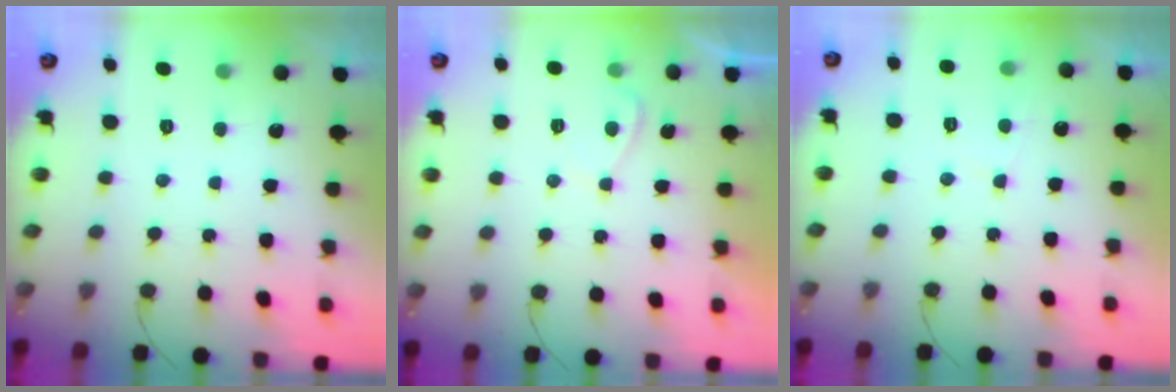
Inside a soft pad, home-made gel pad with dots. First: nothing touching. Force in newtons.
{"total": 1.0, "press": 0.7, "slide": 0.6}
{"total": 3.3, "press": 3.3, "slide": 0.3}